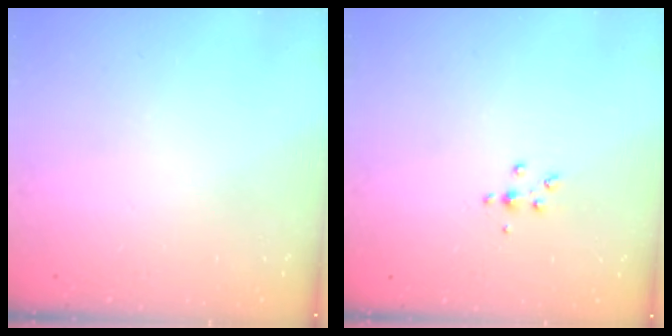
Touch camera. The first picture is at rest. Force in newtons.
{"total": 3.0, "press": 3.0, "slide": 0.5}